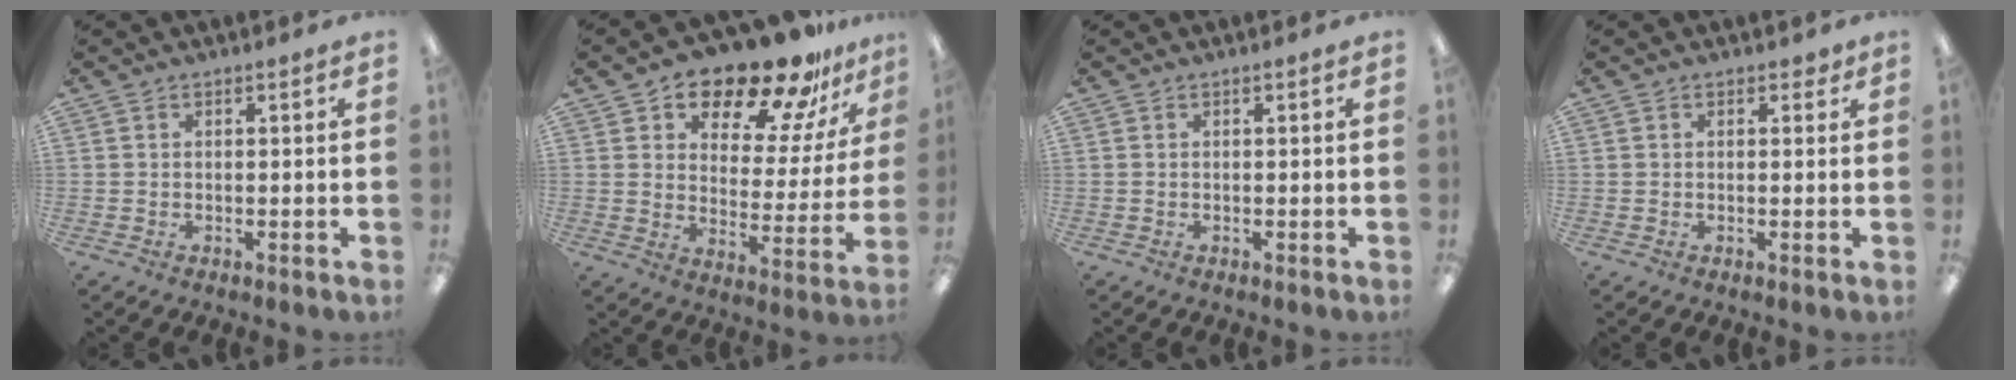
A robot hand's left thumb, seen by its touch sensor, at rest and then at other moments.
{"total": 18.5, "force": [15.7, 6.2, 7.7], "torque": [-0.130, -0.118, 0.270]}
{"total": 0.0}
{"total": 1.5, "force": [0.7, 1.2, 0.7], "torque": [-0.006, 0.002, 0.010]}